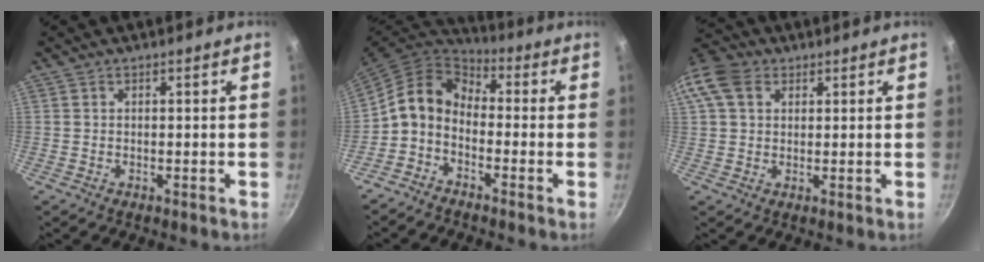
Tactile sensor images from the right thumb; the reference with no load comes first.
{"total": 10.1, "force": [-1.8, 7.4, 6.7], "torque": [-0.129, 0.052, -0.057]}
{"total": 10.7, "force": [3.7, 8.0, 6.0], "torque": [-0.119, 0.015, 0.058]}